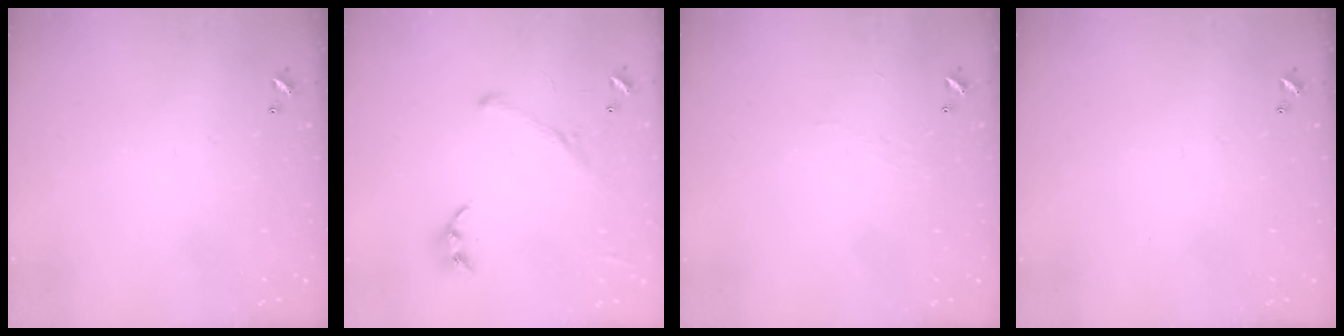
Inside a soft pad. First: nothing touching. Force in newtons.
{"total": 1.6, "press": 1.4, "slide": 0.8}
{"total": 2.0, "press": 1.9, "slide": 0.4}
{"total": 0.0}